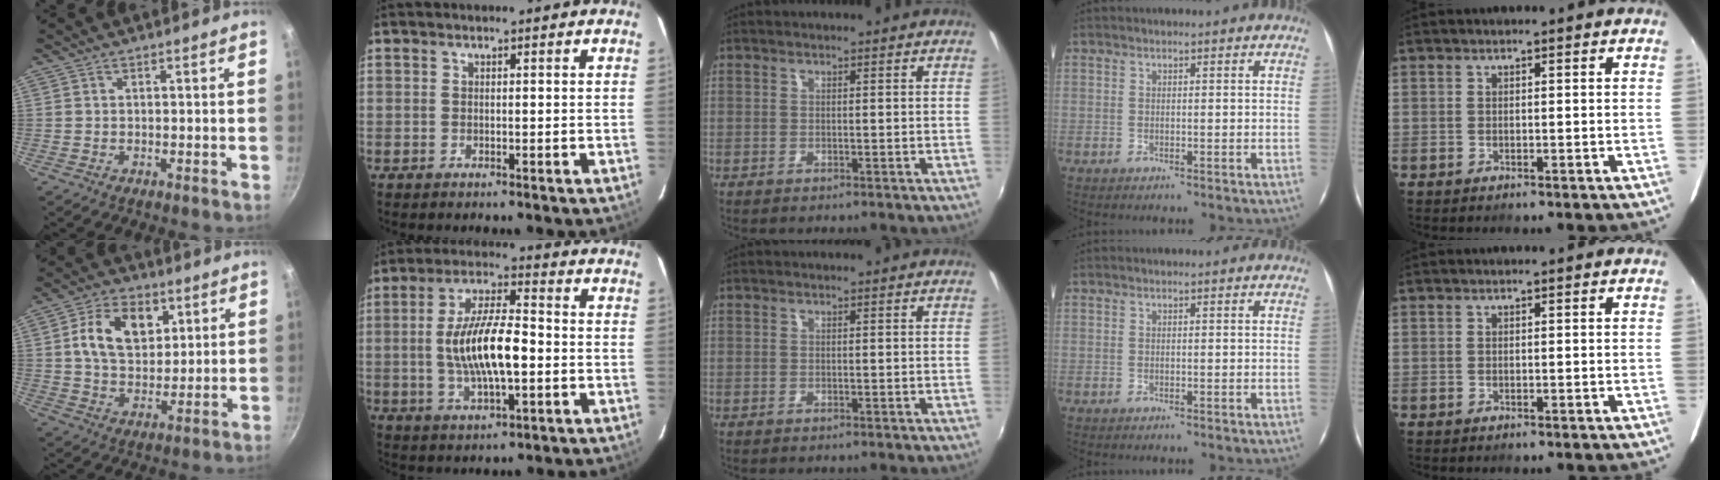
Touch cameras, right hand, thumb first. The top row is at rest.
{"thumb": {"total": 12.4, "force": [3.8, 8.5, 8.1], "torque": [-0.113, -0.006, 0.059]}, "index": {"total": 13.1, "force": [-1.5, 4.2, 12.3], "torque": [-0.238, 0.002, -0.021]}}